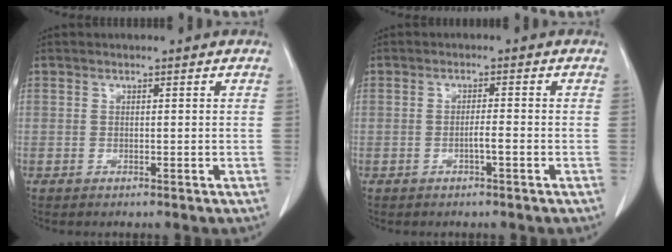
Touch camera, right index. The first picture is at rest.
{"total": 2.2, "force": [-0.8, 0.4, 2.0], "torque": [-0.039, 0.003, -0.012]}